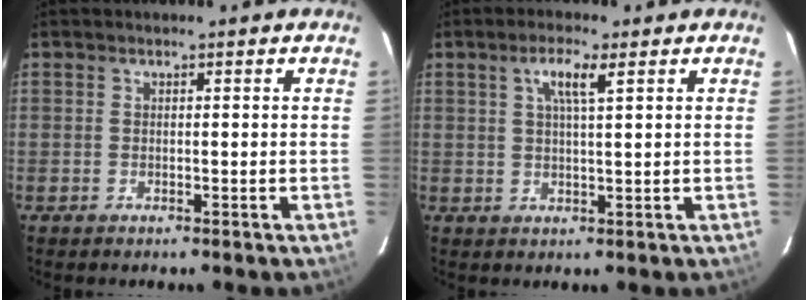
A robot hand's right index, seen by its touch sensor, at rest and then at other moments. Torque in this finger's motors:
{"motor_torque": [-0.14, 0.04, 0.00, 0.05]}